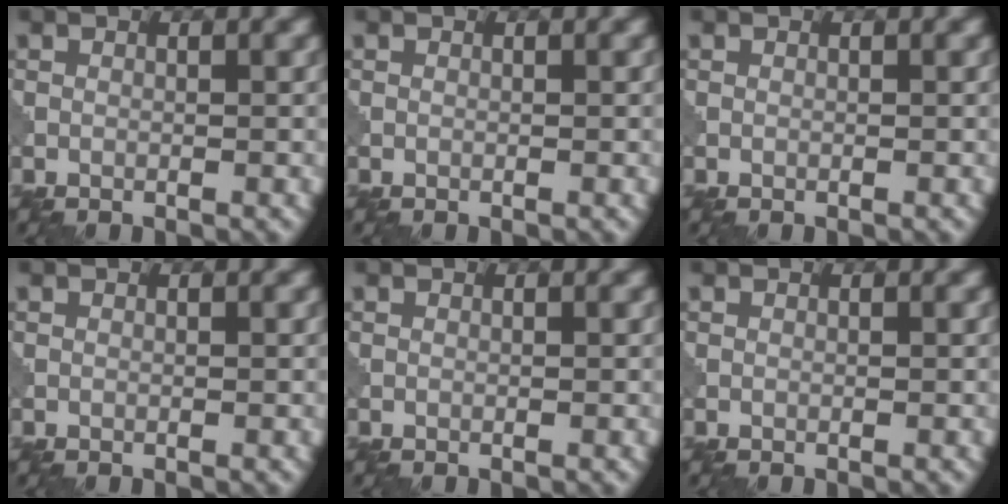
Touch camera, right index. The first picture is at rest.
{"total": 0.0}
{"total": 0.0}
{"total": 0.0}
{"total": 0.0}
{"total": 0.0}